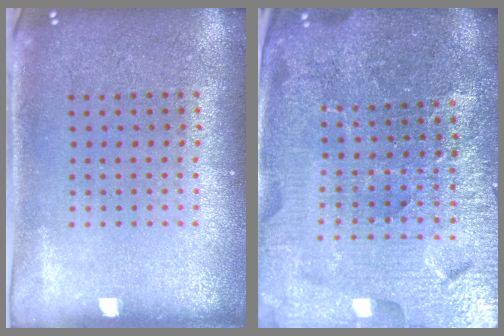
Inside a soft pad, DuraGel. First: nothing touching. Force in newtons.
{"total": 5.6, "press": 5.1, "slide": 2.4}